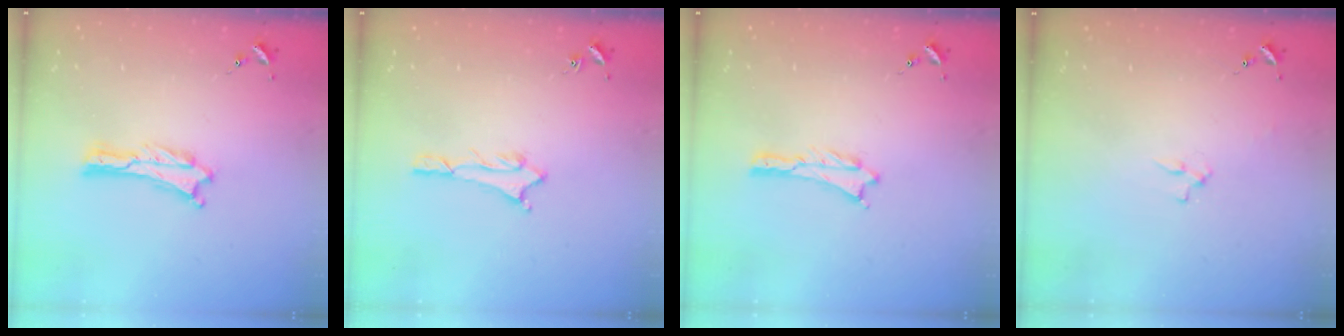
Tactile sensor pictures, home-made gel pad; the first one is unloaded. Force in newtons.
{"total": 1.5, "press": 1.5, "slide": 0.1}
{"total": 0.5, "press": 0.5, "slide": 0.2}
{"total": 2.3, "press": 2.3, "slide": 0.3}